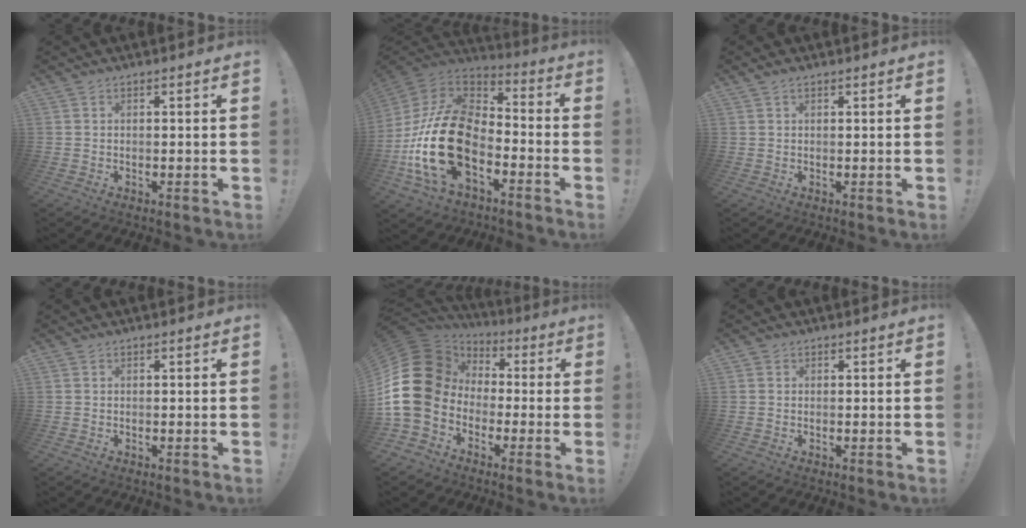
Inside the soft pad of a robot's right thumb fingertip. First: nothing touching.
{"total": 25.2, "force": [-6.4, 15.1, 19.1], "torque": [-0.394, 0.039, -0.098]}
{"total": 0.9, "force": [0.6, 0.4, 0.4], "torque": [-0.006, -0.001, 0.011]}
{"total": 0.0}
{"total": 19.1, "force": [0.2, 15.2, 11.5], "torque": [-0.222, 0.011, 0.027]}
{"total": 0.7, "force": [0.3, 0.6, 0.0], "torque": [0.003, 0.000, 0.006]}